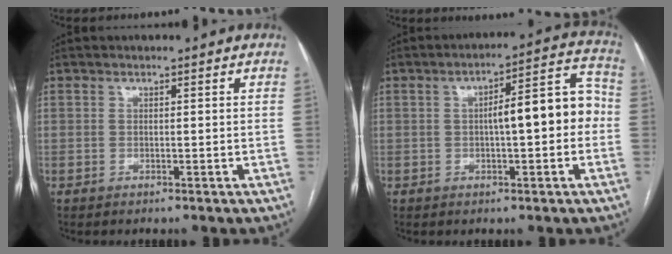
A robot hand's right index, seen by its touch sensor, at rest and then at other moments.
{"total": 9.9, "force": [-0.3, 2.5, 9.6], "torque": [-0.129, 0.045, -0.003]}